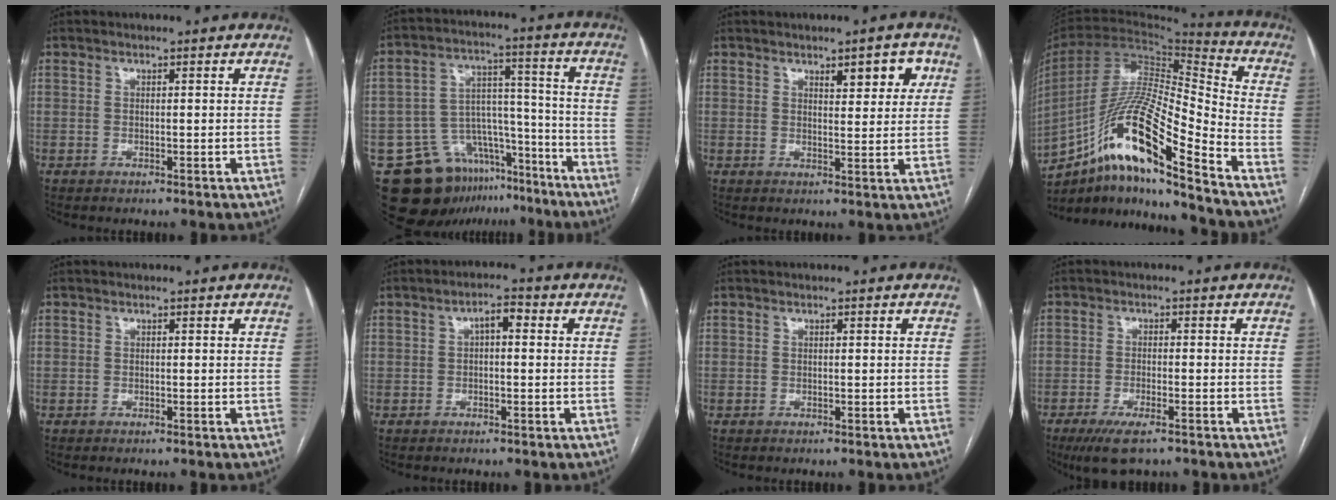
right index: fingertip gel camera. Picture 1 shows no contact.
{"total": 17.5, "force": [-12.6, 10.6, 5.9], "torque": [-0.094, 0.069, -0.185]}
{"total": 5.0, "force": [2.6, 1.6, 3.9], "torque": [-0.050, 0.001, 0.035]}
{"total": 19.2, "force": [-12.3, 1.0, 14.7], "torque": [-0.297, -0.003, -0.223]}
{"total": 0.0}
{"total": 3.0, "force": [0.4, 1.2, 2.7], "torque": [-0.044, 0.017, 0.004]}
{"total": 0.0}
{"total": 6.2, "force": [-4.3, 1.4, 4.3], "torque": [-0.079, -0.014, -0.070]}